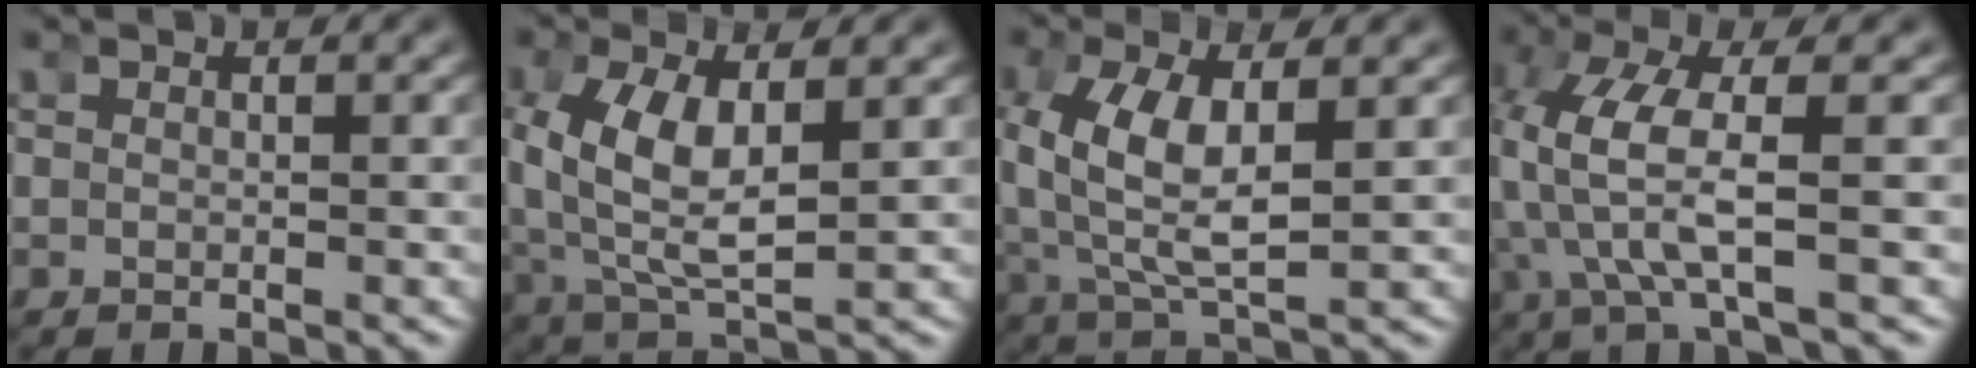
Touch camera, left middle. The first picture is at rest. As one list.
[{"total": 6.8, "force": [0.4, 3.8, 5.6], "torque": [-0.135, -0.018, 0.022]}, {"total": 6.3, "force": [0.4, 3.2, 5.4], "torque": [-0.130, -0.013, 0.020]}, {"total": 5.5, "force": [0.1, 1.5, 5.2], "torque": [-0.135, -0.015, 0.011]}]